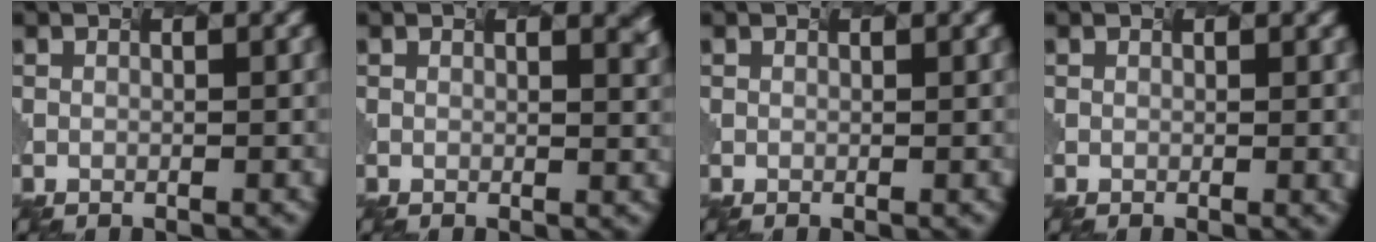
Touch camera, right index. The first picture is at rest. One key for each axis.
{"total": 1.4, "fx": 1.0, "fy": 0.5, "fz": 0.8, "tx": 0.004, "ty": -0.001, "tz": 0.012}
{"total": 0.0}
{"total": 1.0, "fx": 0.1, "fy": 0.2, "fz": 0.9, "tx": -0.007, "ty": -0.003, "tz": 0.005}